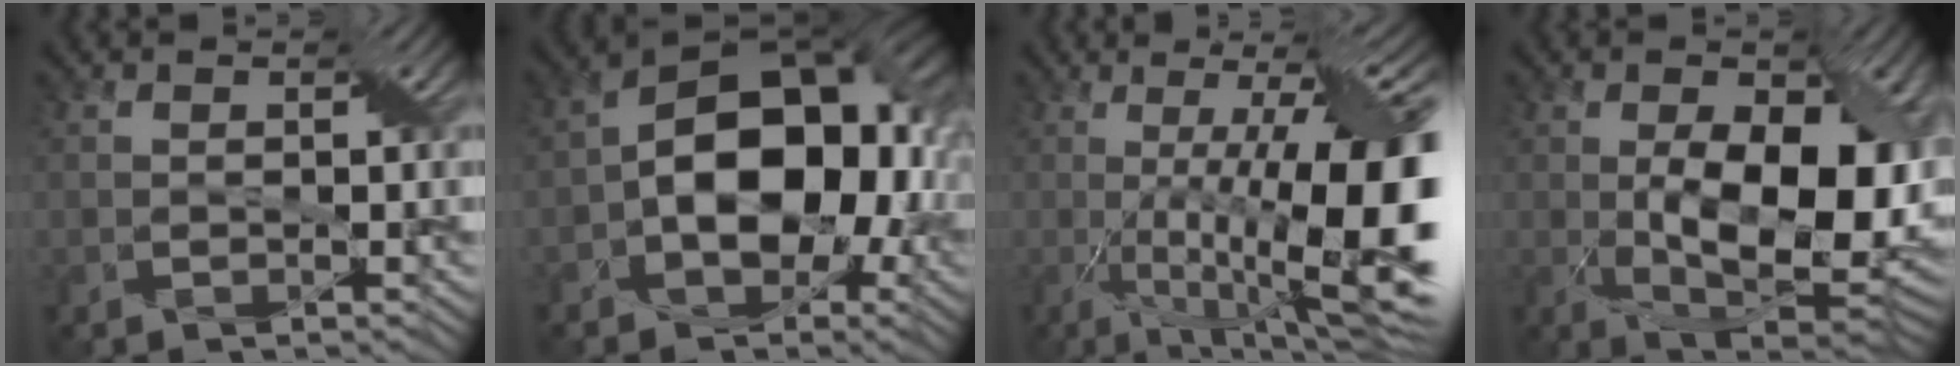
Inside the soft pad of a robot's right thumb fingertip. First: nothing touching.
{"total": 15.1, "force": [-1.4, 9.9, 11.3], "torque": [-0.144, 0.005, -0.033]}
{"total": 17.5, "force": [-1.7, 4.3, 16.9], "torque": [-0.234, 0.004, -0.014]}
{"total": 14.8, "force": [-0.3, 7.4, 12.9], "torque": [-0.193, -0.018, 0.011]}